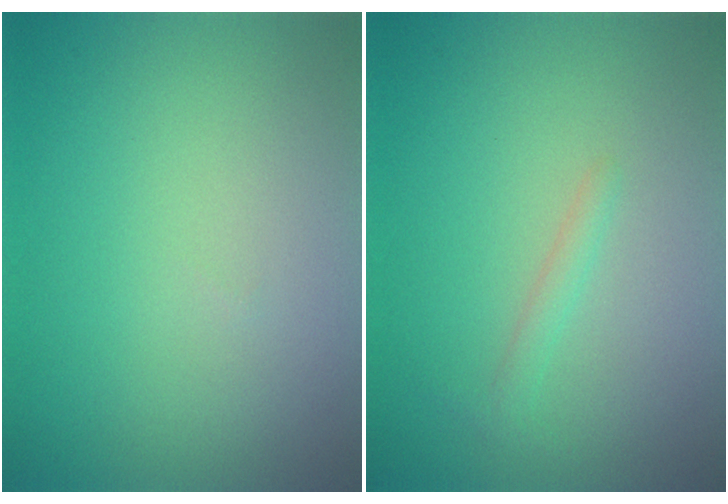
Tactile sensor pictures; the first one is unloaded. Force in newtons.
{"total": 1.1, "press": 1.1, "slide": 0.1}